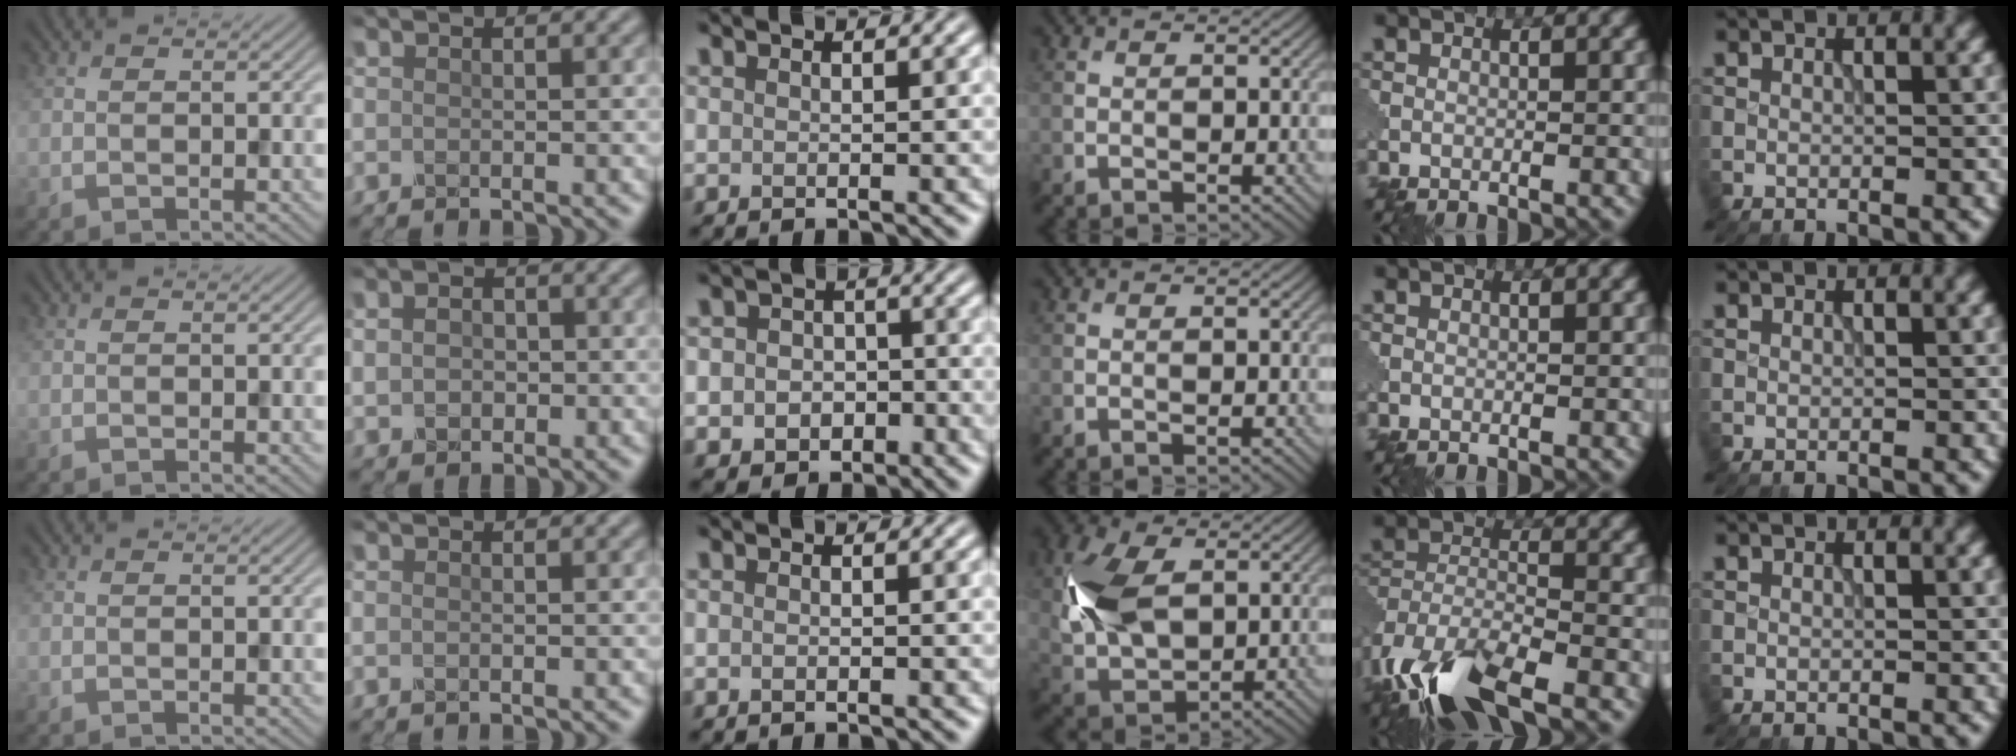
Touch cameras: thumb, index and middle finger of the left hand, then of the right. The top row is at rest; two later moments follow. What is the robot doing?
{"motion": "extract", "object": "pin"}